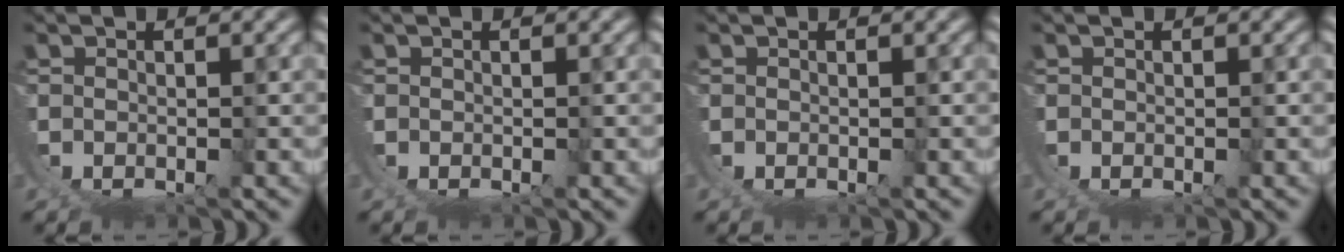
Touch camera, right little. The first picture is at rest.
{"total": 0.0}
{"total": 0.0}
{"total": 0.0}